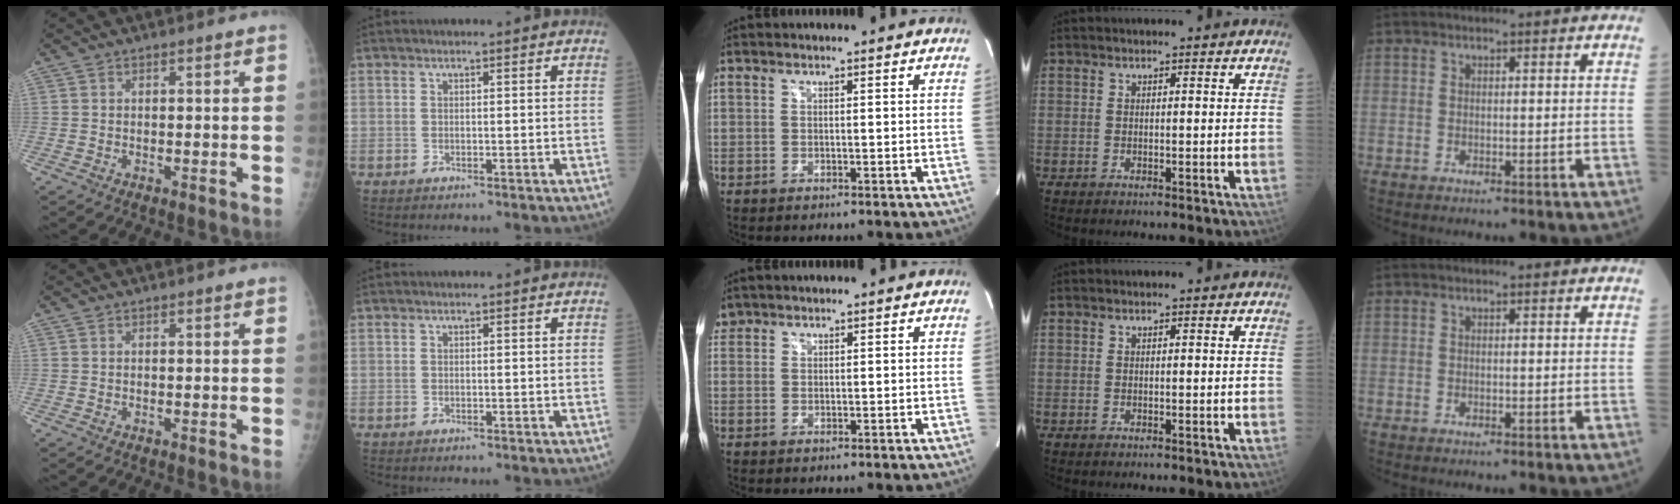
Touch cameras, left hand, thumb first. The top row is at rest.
{"middle": {"total": 1.8, "force": [1.4, 1.2, -0.1], "torque": [0.005, 0.013, 0.026]}}